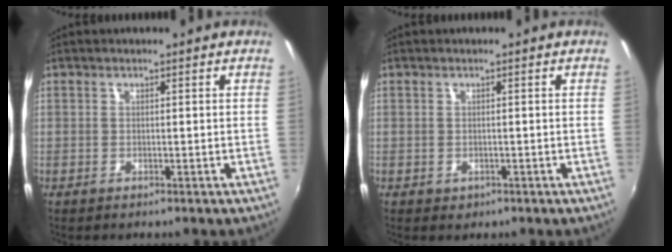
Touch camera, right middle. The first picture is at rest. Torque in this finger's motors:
{"motor_torque": [0.32, -0.29, -0.01, 0.01]}